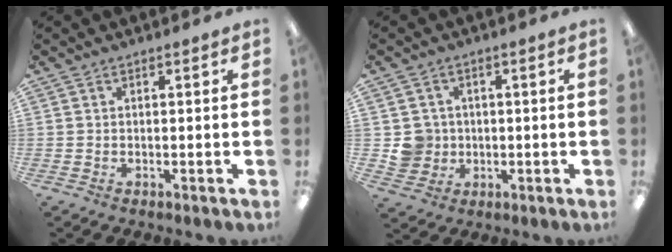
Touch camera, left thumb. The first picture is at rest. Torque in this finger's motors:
{"motor_torque": [-0.23, 0.23, -0.07, -0.09, 0.00]}